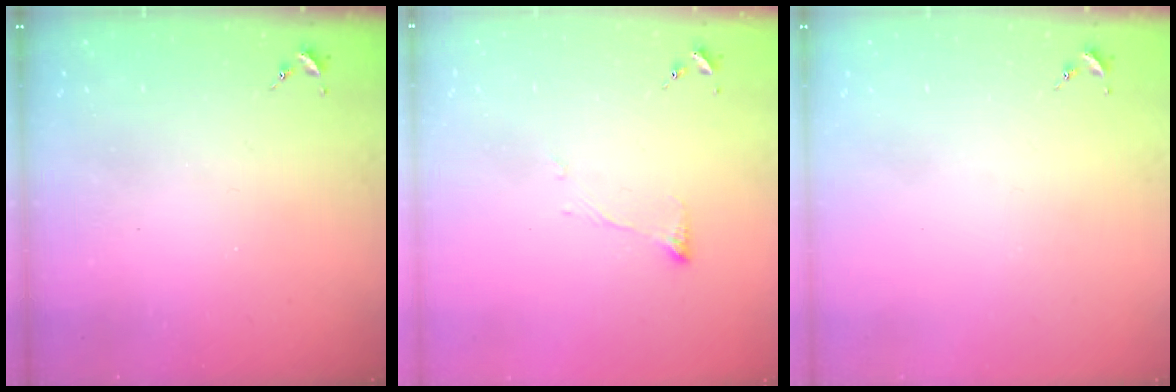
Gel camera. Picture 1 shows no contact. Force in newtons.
{"total": 5.5, "press": 5.5, "slide": 0.7}
{"total": 0.0}